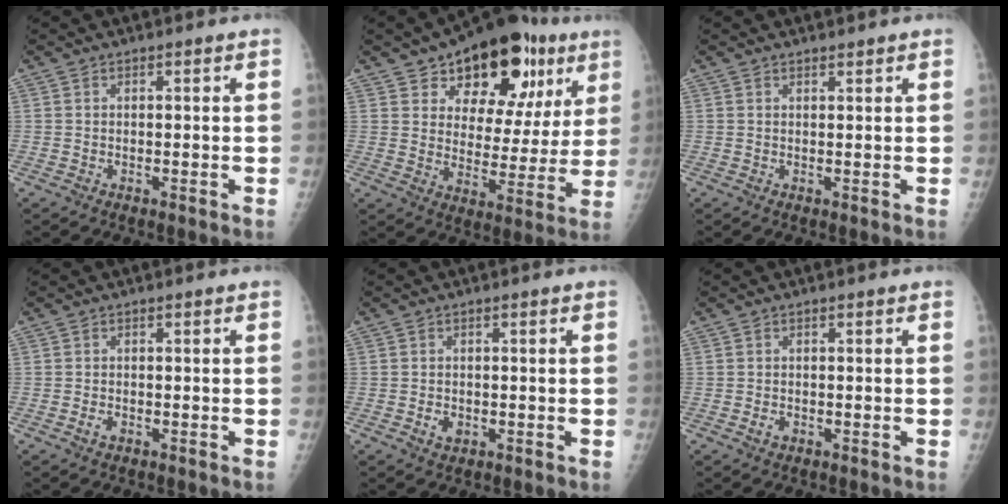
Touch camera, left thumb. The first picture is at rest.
{"total": 21.6, "force": [11.4, 12.0, 13.9], "torque": [-0.145, -0.021, 0.166]}
{"total": 0.7, "force": [0.7, 0.1, 0.2], "torque": [-0.003, -0.006, 0.012]}
{"total": 1.1, "force": [-0.5, 0.7, 0.7], "torque": [-0.013, 0.001, -0.010]}
{"total": 2.0, "force": [-0.6, 1.5, 1.2], "torque": [-0.013, 0.002, -0.005]}
{"total": 1.2, "force": [-0.4, 0.9, 0.7], "torque": [-0.009, 0.001, -0.007]}